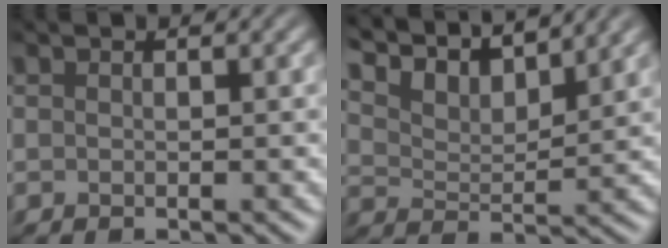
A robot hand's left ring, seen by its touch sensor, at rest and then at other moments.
{"total": 8.9, "force": [7.8, 2.3, 3.6], "torque": [-0.088, 0.012, 0.131]}